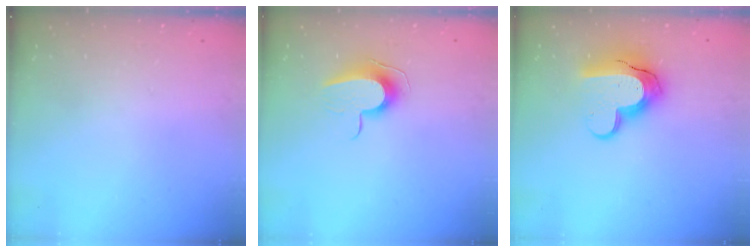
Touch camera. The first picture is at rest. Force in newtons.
{"total": 9.2, "press": 9.2, "slide": 0.5}
{"total": 15.4, "press": 15.3, "slide": 1.1}